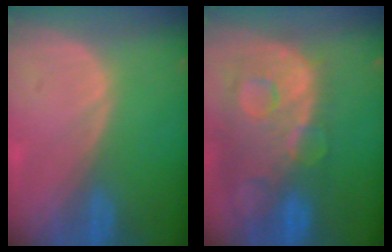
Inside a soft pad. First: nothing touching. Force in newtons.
{"total": 13.7, "press": 11.2, "slide": 7.8}